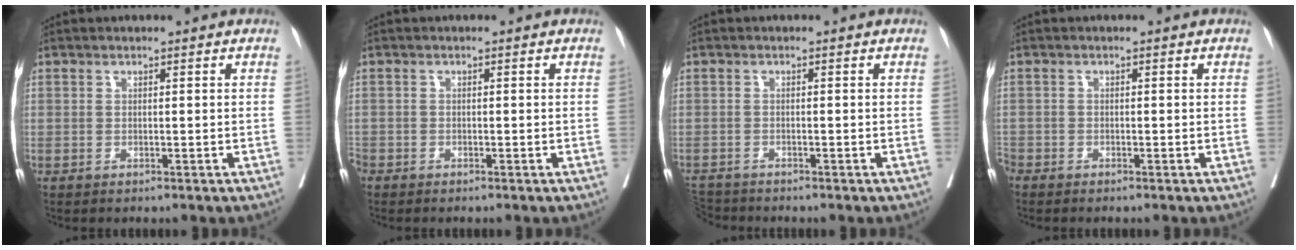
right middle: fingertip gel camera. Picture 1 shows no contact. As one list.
[{"total": 2.5, "force": [-1.8, 1.4, 0.9], "torque": [-0.030, -0.004, -0.036]}, {"total": 3.6, "force": [-3.6, 0.7, 0.0], "torque": [0.002, -0.013, -0.066]}, {"total": 2.0, "force": [-1.8, 0.6, 0.7], "torque": [-0.015, -0.003, -0.036]}]